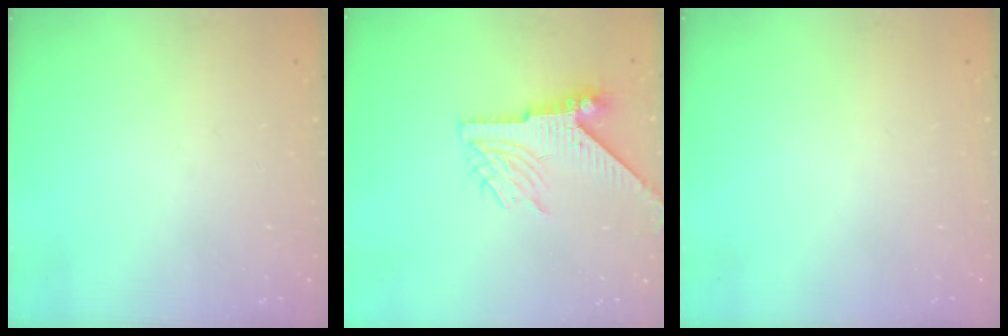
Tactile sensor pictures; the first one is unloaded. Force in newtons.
{"total": 7.7, "press": 7.7, "slide": 0.6}
{"total": 0.0}